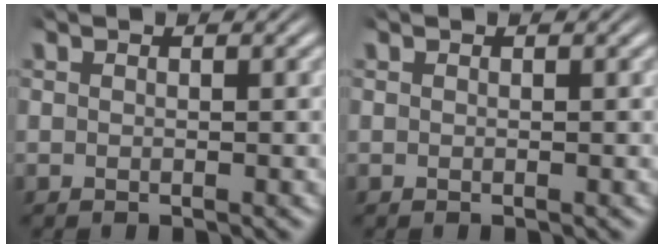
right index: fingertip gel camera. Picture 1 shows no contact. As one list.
[{"total": 0.0}]